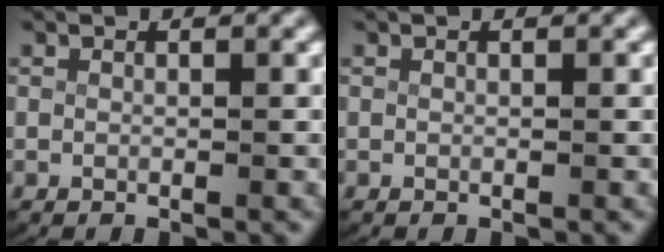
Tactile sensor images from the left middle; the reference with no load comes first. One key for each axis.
{"total": 0.0}